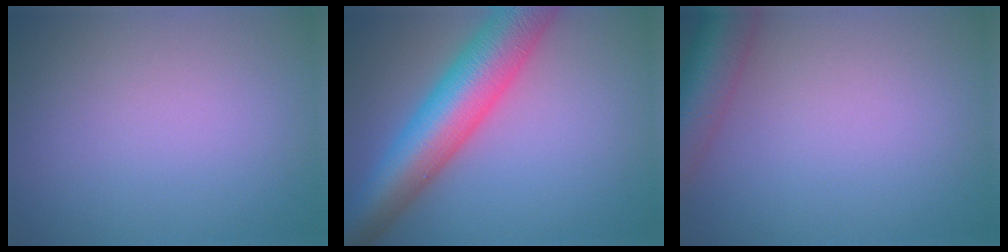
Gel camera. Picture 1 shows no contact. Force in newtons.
{"total": 10.1, "press": 10.1, "slide": 0.3}
{"total": 6.4, "press": 6.4, "slide": 0.4}